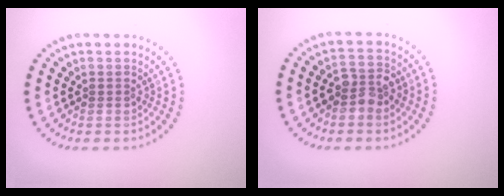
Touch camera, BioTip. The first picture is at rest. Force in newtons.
{"total": 2.8, "press": 2.7, "slide": 0.6}